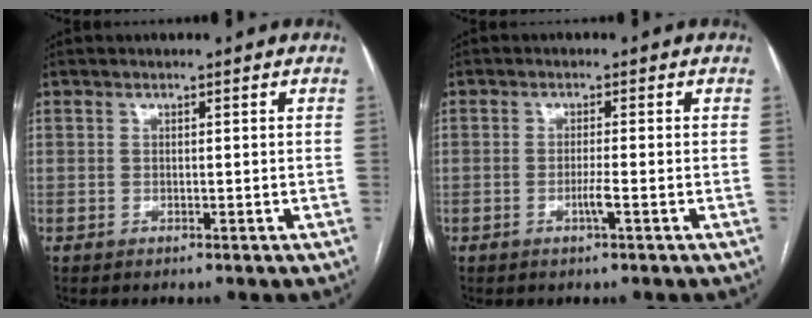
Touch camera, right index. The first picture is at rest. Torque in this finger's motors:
{"motor_torque": [0.82, 0.29, 0.38, 0.10]}